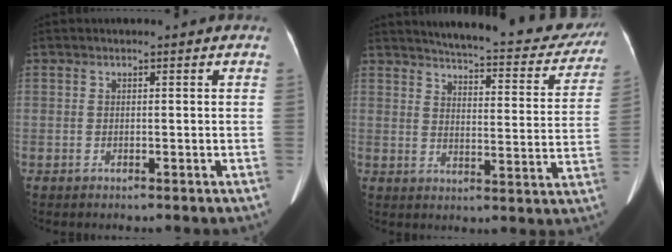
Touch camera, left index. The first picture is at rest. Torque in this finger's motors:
{"motor_torque": [0.83, -1.31, 0.15, 0.08]}